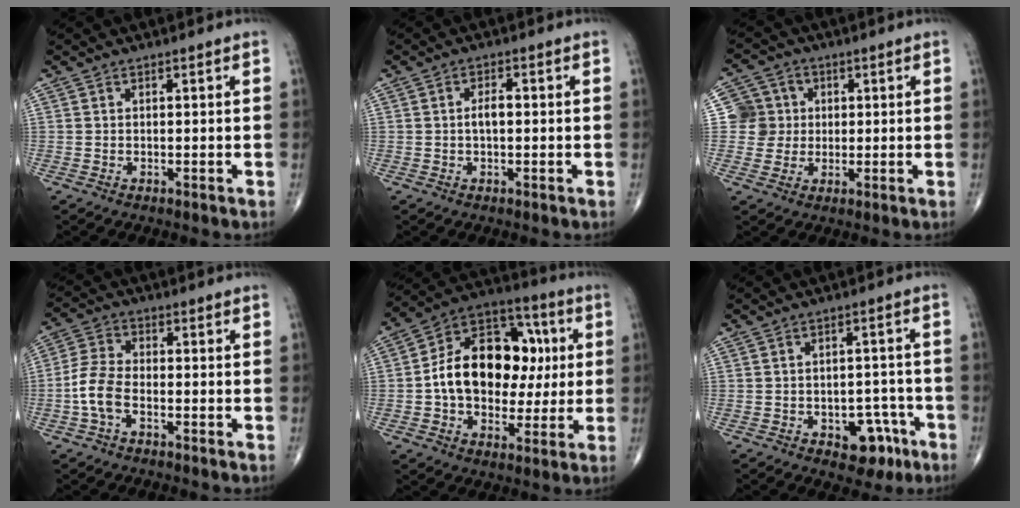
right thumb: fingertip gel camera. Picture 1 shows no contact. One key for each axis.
{"total": 2.4, "fx": 0.0, "fy": 1.1, "fz": 2.1, "tx": -0.041, "ty": 0.008, "tz": -0.003}
{"total": 6.5, "fx": 0.9, "fy": 6.4, "fz": 0.5, "tx": 0.027, "ty": 0.008, "tz": 0.010}
{"total": 6.5, "fx": -2.2, "fy": 3.5, "fz": 5.0, "tx": -0.112, "ty": 0.022, "tz": -0.050}
{"total": 20.6, "fx": 1.2, "fy": 14.1, "fz": 15.0, "tx": -0.199, "ty": 0.032, "tz": 0.018}
{"total": 7.5, "fx": -3.7, "fy": 4.6, "fz": 4.5, "tx": -0.024, "ty": 0.032, "tz": -0.044}